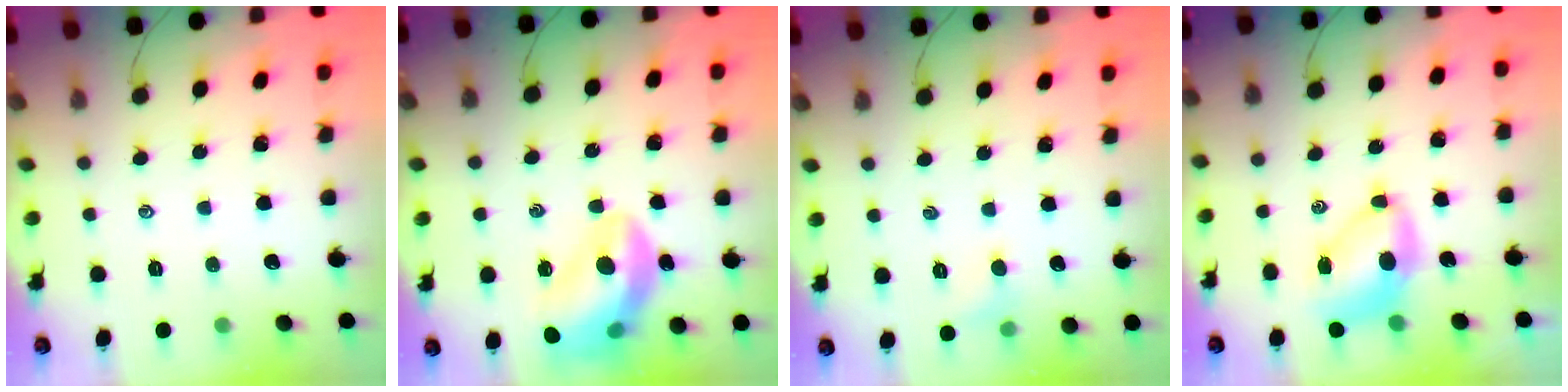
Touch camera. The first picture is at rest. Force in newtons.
{"total": 17.5, "press": 17.1, "slide": 3.6}
{"total": 5.4, "press": 5.1, "slide": 1.8}
{"total": 8.4, "press": 8.2, "slide": 1.8}